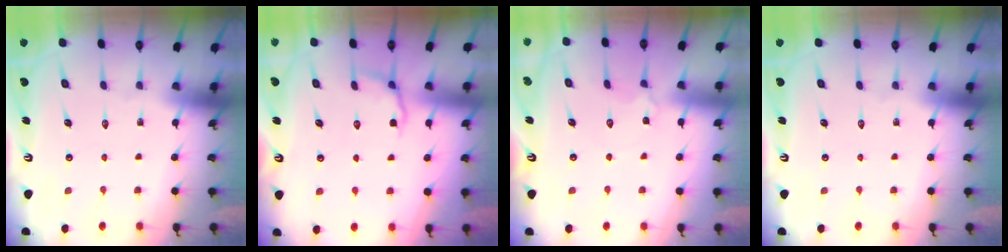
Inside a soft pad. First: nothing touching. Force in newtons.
{"total": 4.1, "press": 3.5, "slide": 2.1}
{"total": 3.8, "press": 3.7, "slide": 0.6}
{"total": 0.0}